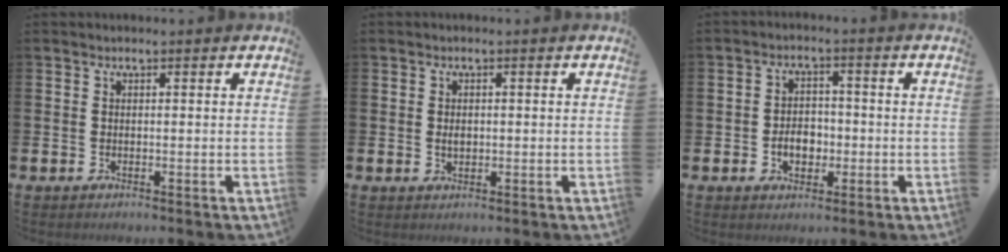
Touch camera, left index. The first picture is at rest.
{"total": 1.3, "force": [0.2, 1.0, 0.9], "torque": [-0.008, 0.004, -0.001]}
{"total": 3.8, "force": [-0.9, 2.8, 2.5], "torque": [-0.029, -0.004, -0.024]}